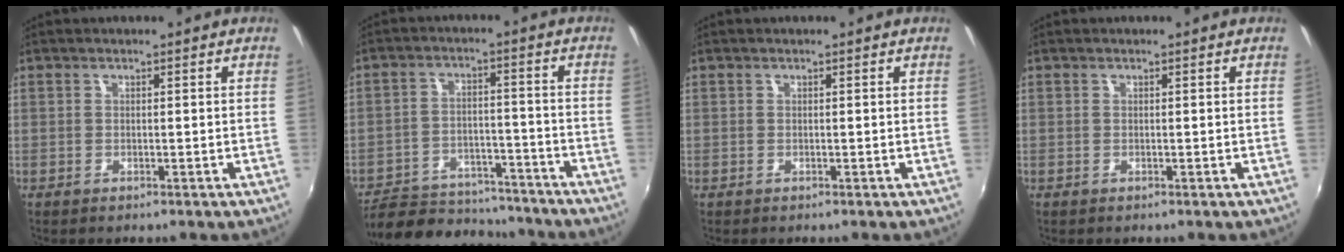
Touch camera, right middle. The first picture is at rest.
{"total": 16.6, "force": [-14.5, 6.1, 5.3], "torque": [-0.122, 0.010, -0.204]}
{"total": 0.0}
{"total": 0.0}